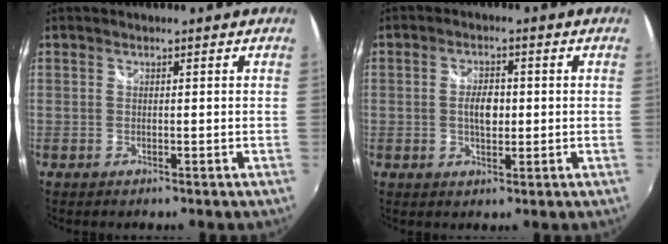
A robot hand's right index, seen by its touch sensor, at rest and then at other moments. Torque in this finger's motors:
{"motor_torque": [0.85, 0.00, 0.34, 0.09]}